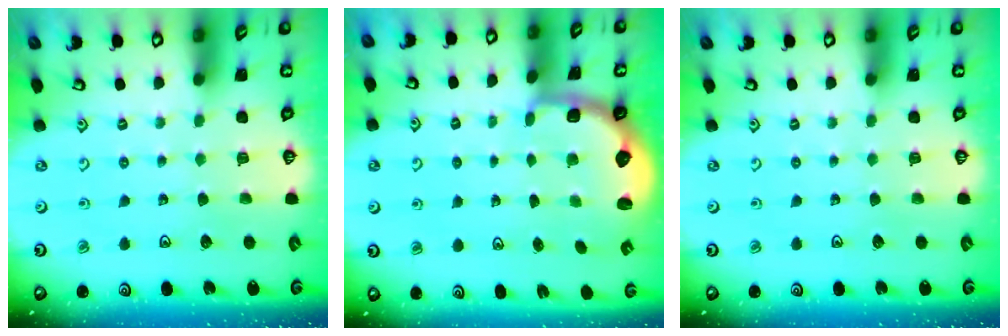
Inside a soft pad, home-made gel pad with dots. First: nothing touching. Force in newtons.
{"total": 2.6, "press": 2.0, "slide": 1.7}
{"total": 0.0}